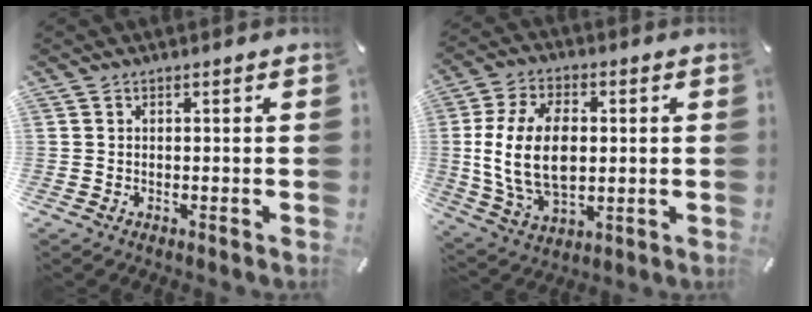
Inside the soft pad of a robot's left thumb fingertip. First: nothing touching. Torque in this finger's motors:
{"motor_torque": [0.28, 2.09, 1.72, -0.69, 0.55]}